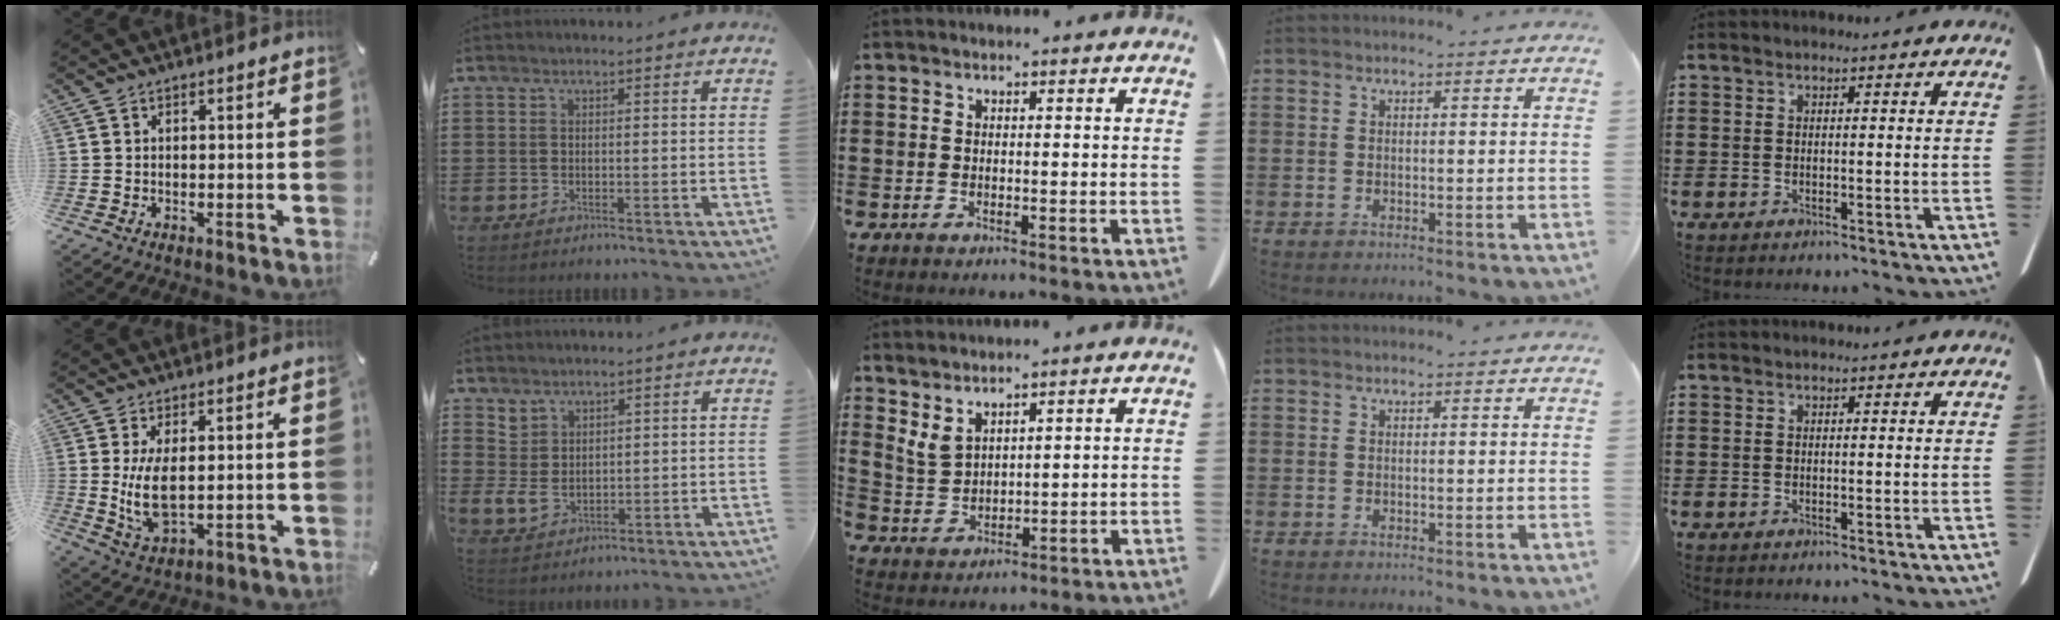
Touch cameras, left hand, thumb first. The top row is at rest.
{"thumb": {"total": 8.5, "force": [1.0, 4.0, 7.4], "torque": [-0.169, -0.016, 0.013]}, "index": {"total": 3.6, "force": [1.9, 2.6, 1.7], "torque": [-0.046, -0.004, 0.038]}, "middle": {"total": 3.6, "force": [3.1, 1.3, 1.4], "torque": [-0.040, -0.005, 0.059]}}